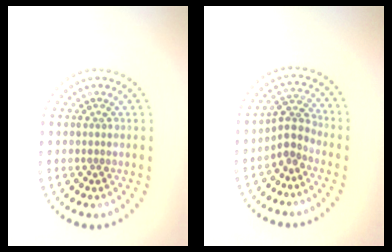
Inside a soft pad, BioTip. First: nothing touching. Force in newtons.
{"total": 2.7, "press": 1.9, "slide": 1.9}